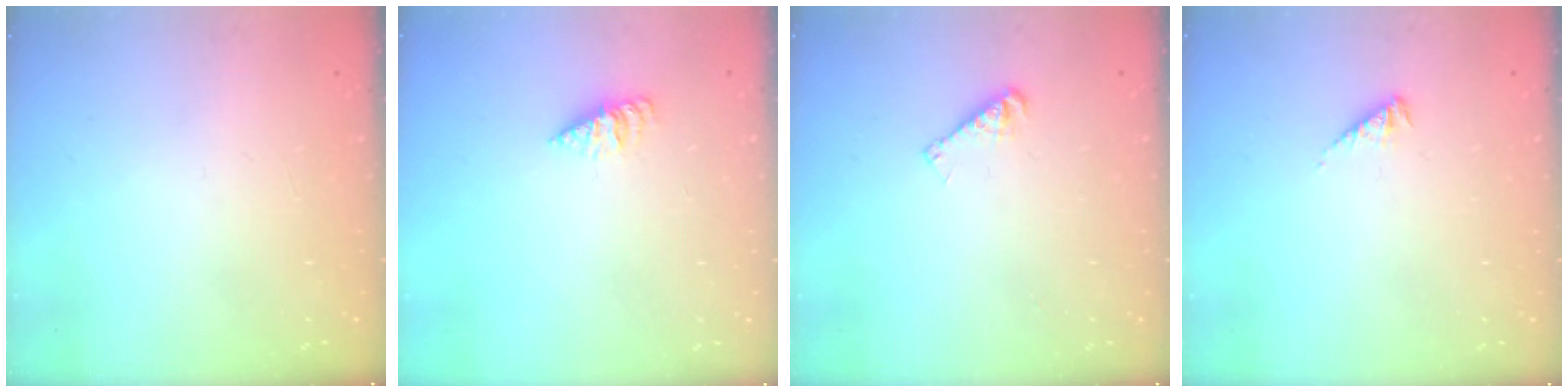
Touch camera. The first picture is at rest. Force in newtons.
{"total": 2.6, "press": 2.6, "slide": 0.4}
{"total": 4.5, "press": 4.5, "slide": 0.3}
{"total": 2.3, "press": 2.3, "slide": 0.5}